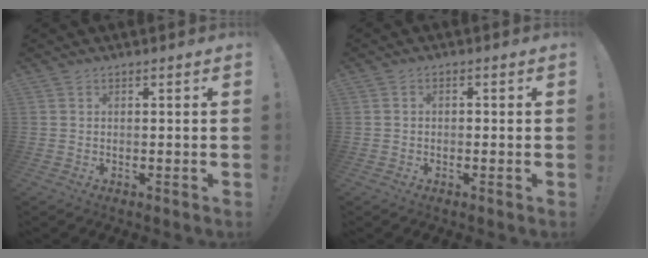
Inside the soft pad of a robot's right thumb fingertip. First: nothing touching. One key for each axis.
{"total": 1.3, "fx": -0.8, "fy": 0.8, "fz": 0.5, "tx": -0.008, "ty": 0.004, "tz": -0.016}